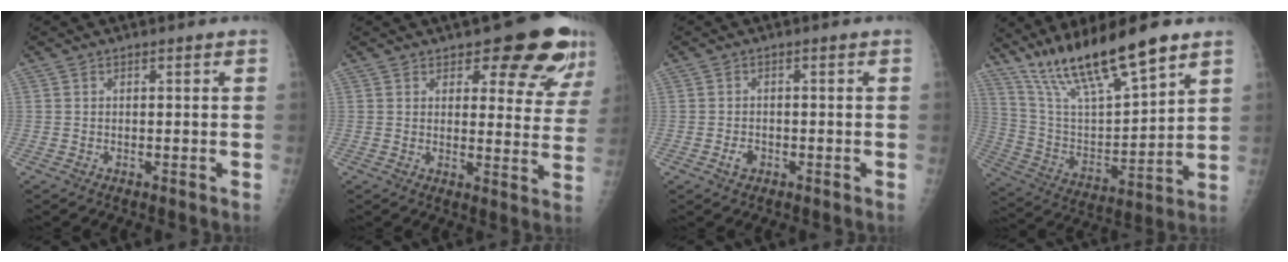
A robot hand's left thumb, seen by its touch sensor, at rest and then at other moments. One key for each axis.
{"total": 12.7, "fx": 9.5, "fy": 4.9, "fz": 7.0, "tx": -0.040, "ty": -0.062, "tz": 0.104}
{"total": 1.8, "fx": -0.9, "fy": 1.3, "fz": 1.0, "tx": -0.015, "ty": 0.005, "tz": -0.015}
{"total": 19.7, "fx": 14.2, "fy": 4.0, "fz": 13.0, "tx": -0.215, "ty": -0.059, "tz": 0.267}